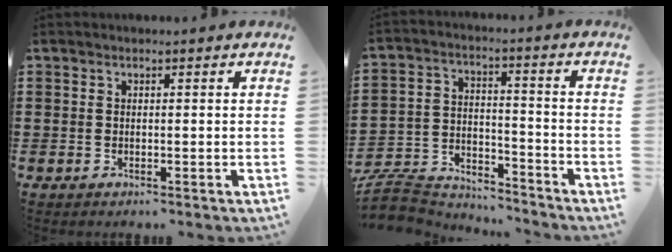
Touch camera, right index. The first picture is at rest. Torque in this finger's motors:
{"motor_torque": [-2.03, -0.11, -1.05, -0.21]}